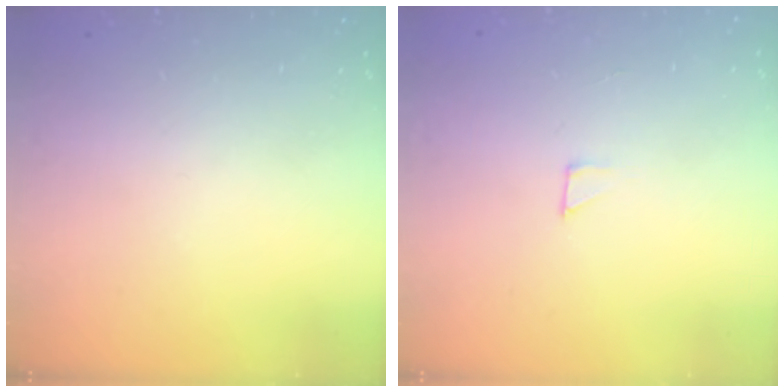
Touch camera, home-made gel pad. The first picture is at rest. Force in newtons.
{"total": 1.9, "press": 1.9, "slide": 0.1}